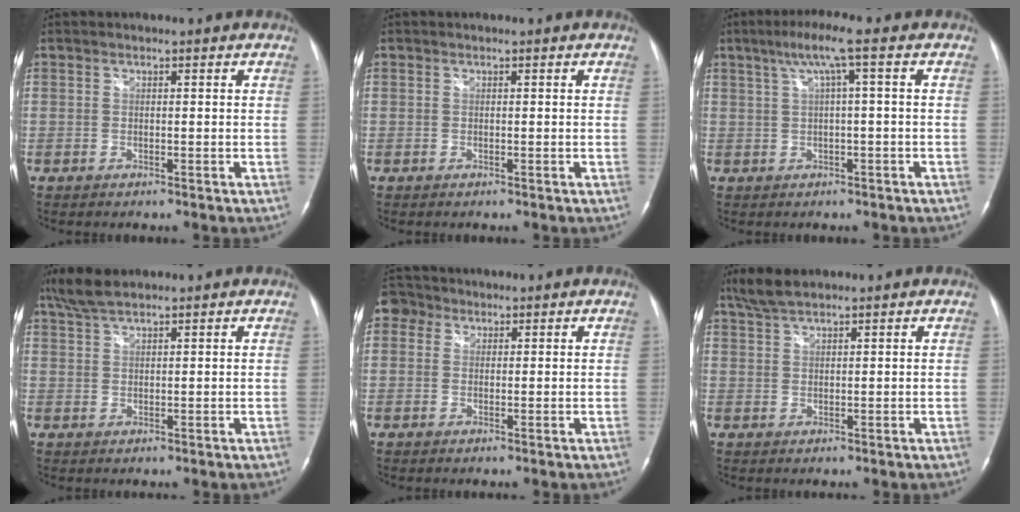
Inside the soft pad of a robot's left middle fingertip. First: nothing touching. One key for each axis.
{"total": 0.0}
{"total": 5.2, "fx": 1.8, "fy": -0.7, "fz": 4.8, "tx": -0.090, "ty": 0.021, "tz": 0.033}
{"total": 4.3, "fx": 3.6, "fy": 0.7, "fz": 2.2, "tx": -0.058, "ty": 0.013, "tz": 0.076}
{"total": 3.0, "fx": 1.5, "fy": 2.5, "fz": 0.7, "tx": -0.014, "ty": 0.013, "tz": 0.024}
{"total": 3.7, "fx": 3.2, "fy": 0.6, "fz": 1.8, "tx": -0.048, "ty": 0.011, "tz": 0.068}